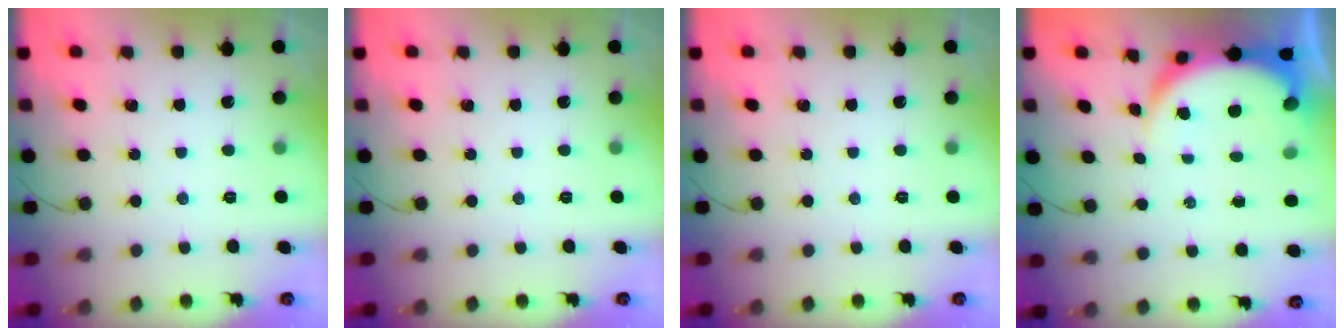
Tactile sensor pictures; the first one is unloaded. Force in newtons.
{"total": 0.0}
{"total": 0.0}
{"total": 6.3, "press": 6.2, "slide": 0.4}